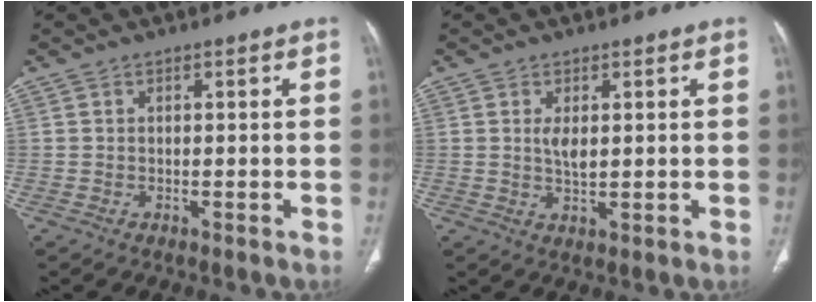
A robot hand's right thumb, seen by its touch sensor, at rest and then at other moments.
{"total": 3.1, "force": [0.7, 1.2, 2.8], "torque": [-0.052, -0.009, 0.016]}